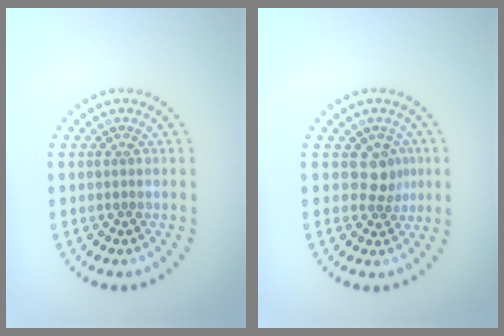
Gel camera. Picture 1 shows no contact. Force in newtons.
{"total": 2.1, "press": 1.6, "slide": 1.3}